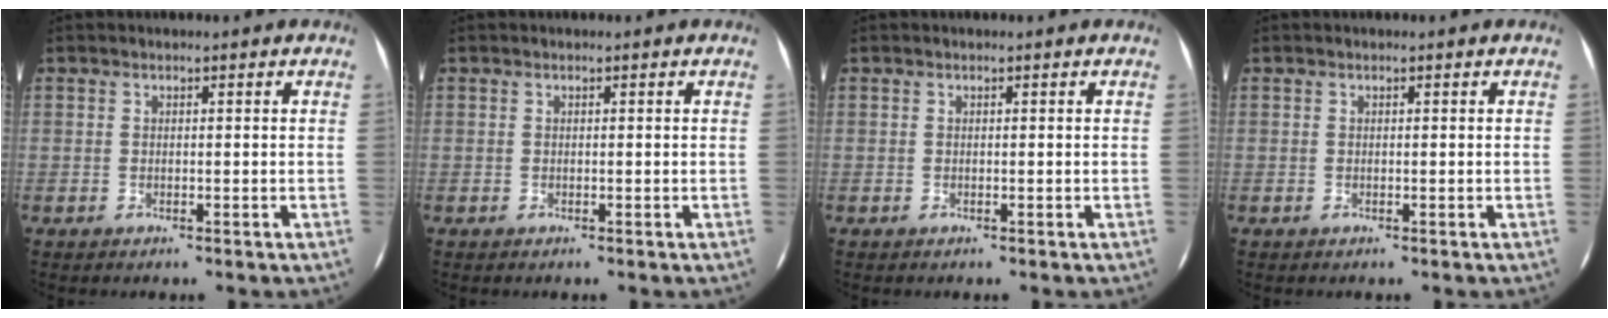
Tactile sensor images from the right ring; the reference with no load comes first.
{"total": 0.0}
{"total": 0.0}
{"total": 0.0}